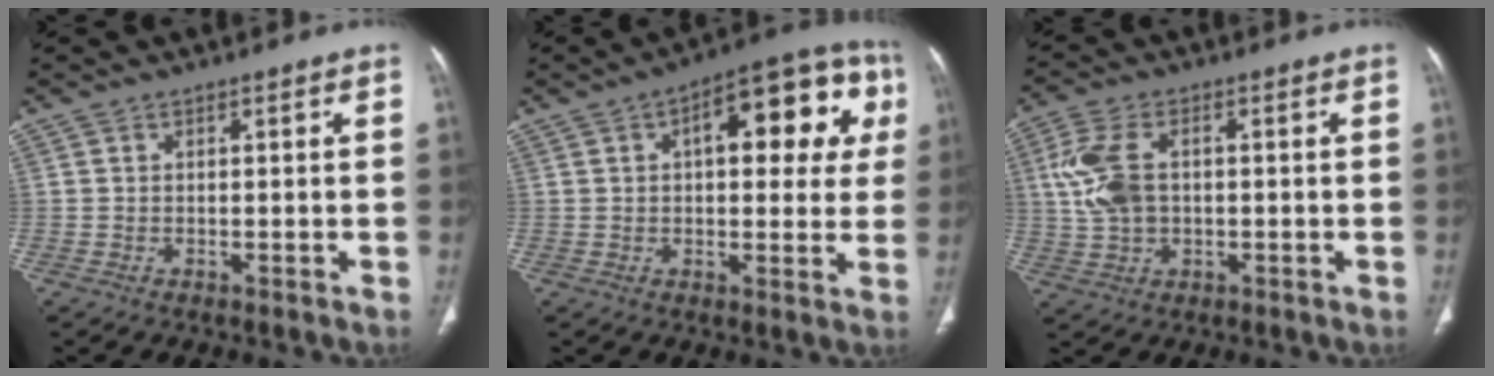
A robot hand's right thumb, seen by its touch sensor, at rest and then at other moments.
{"total": 17.9, "force": [5.0, 8.0, 15.3], "torque": [-0.154, 0.021, 0.053]}
{"total": 8.8, "force": [0.9, 5.4, 7.0], "torque": [-0.157, 0.009, 0.022]}